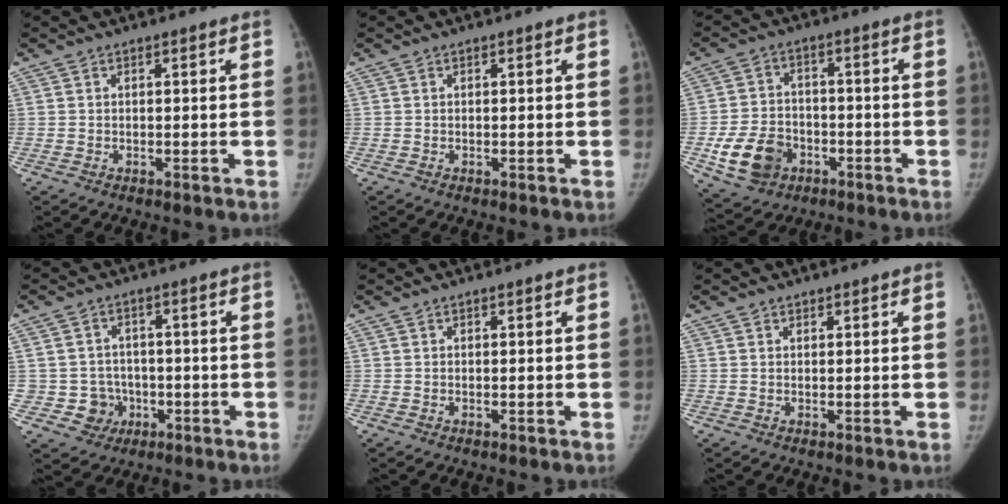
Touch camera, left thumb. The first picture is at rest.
{"total": 0.0}
{"total": 10.5, "force": [-4.1, 8.1, 5.3], "torque": [-0.079, 0.019, -0.063]}
{"total": 5.7, "force": [-1.3, 5.5, 0.5], "torque": [0.026, 0.015, -0.017]}
{"total": 0.0}
{"total": 0.6, "force": [0.5, 0.4, 0.0], "torque": [0.003, -0.004, 0.006]}